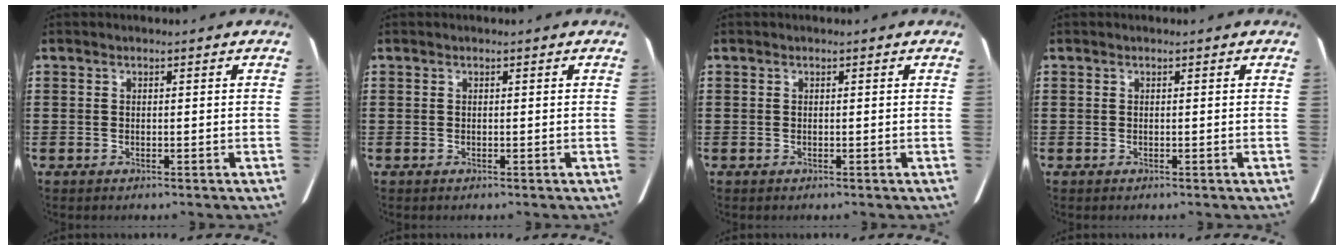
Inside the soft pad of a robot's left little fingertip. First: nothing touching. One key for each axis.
{"total": 0.0}
{"total": 0.0}
{"total": 0.0}